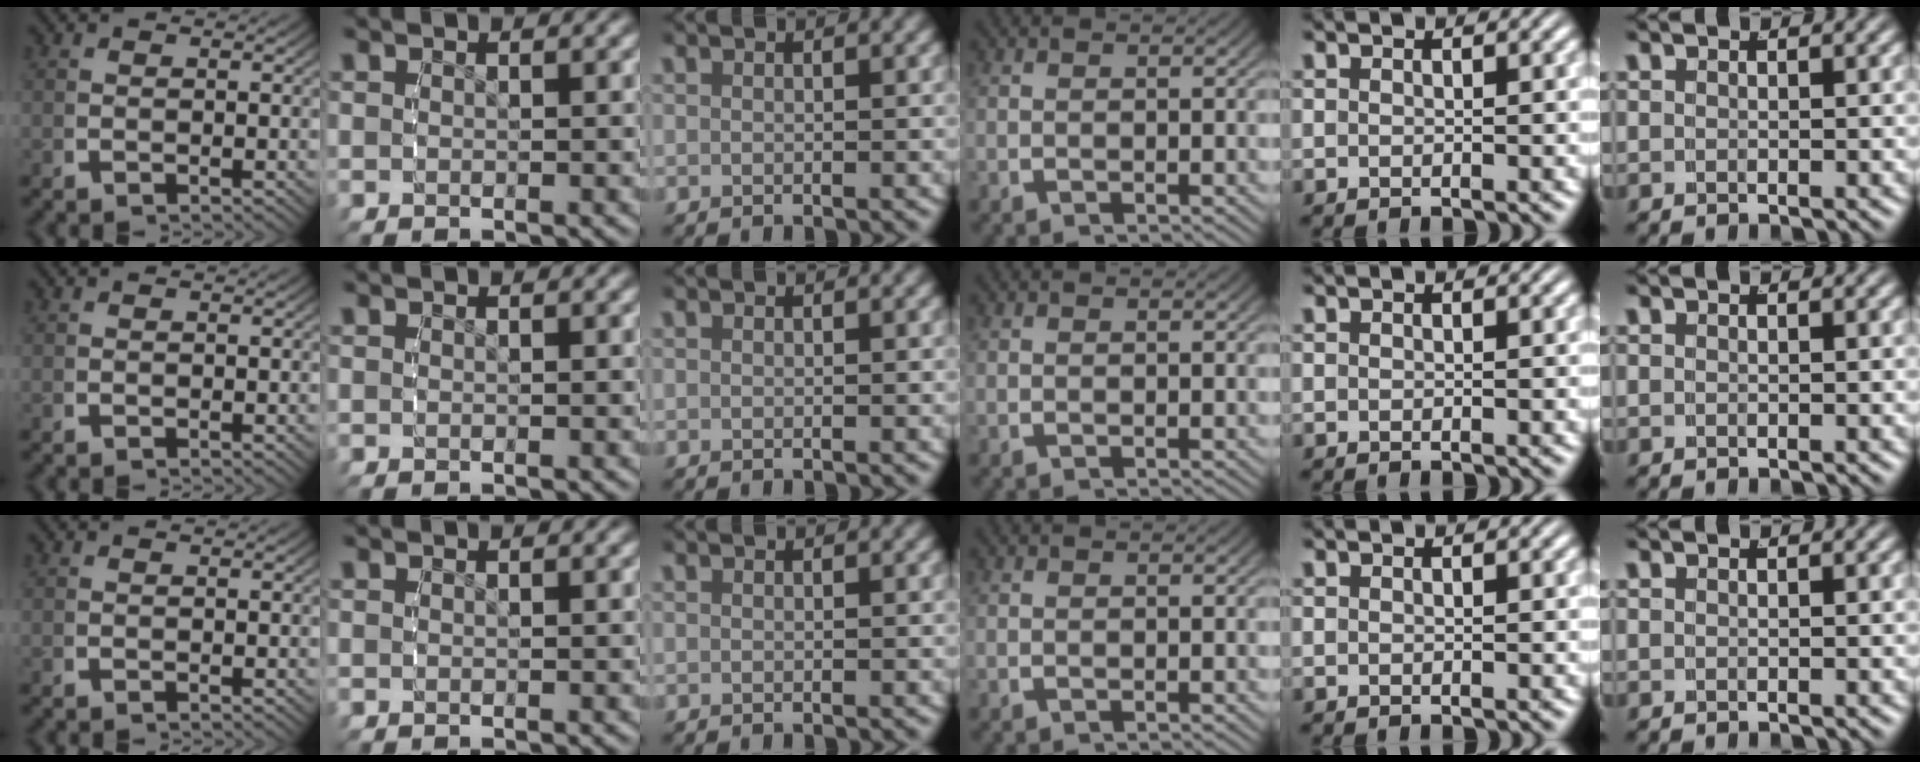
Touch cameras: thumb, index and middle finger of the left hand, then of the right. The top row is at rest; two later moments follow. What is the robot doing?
{"motion": "reach", "object": "photo album"}